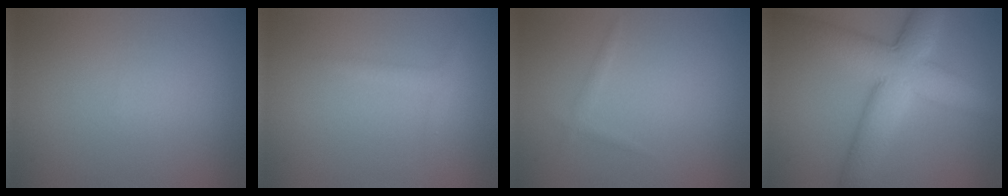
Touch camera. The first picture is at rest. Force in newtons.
{"total": 1.4, "press": 1.4, "slide": 0.1}
{"total": 0.8, "press": 0.8, "slide": 0.1}
{"total": 9.2, "press": 9.2, "slide": 0.5}